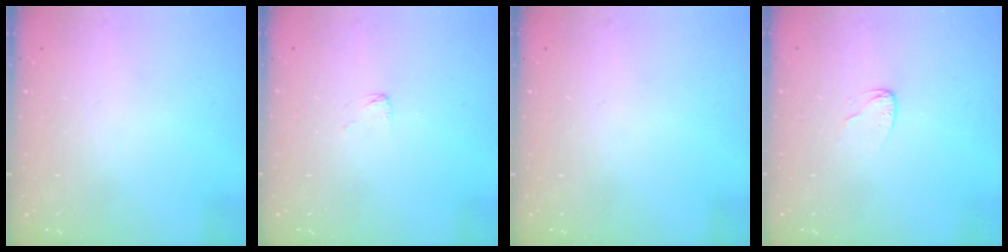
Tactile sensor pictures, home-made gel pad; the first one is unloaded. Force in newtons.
{"total": 1.9, "press": 1.9, "slide": 0.1}
{"total": 0.0}
{"total": 3.7, "press": 3.7, "slide": 0.5}